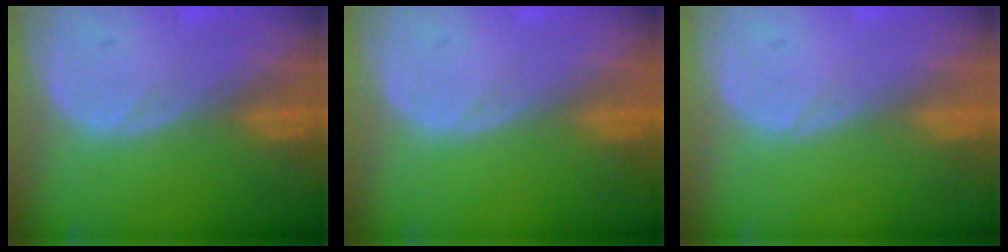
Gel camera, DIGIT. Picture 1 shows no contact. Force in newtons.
{"total": 0.0}
{"total": 0.0}